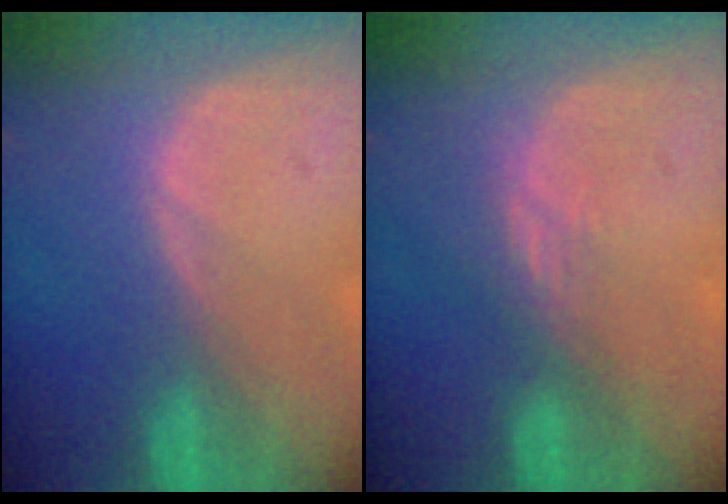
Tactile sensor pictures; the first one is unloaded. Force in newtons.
{"total": 2.4, "press": 1.9, "slide": 1.4}